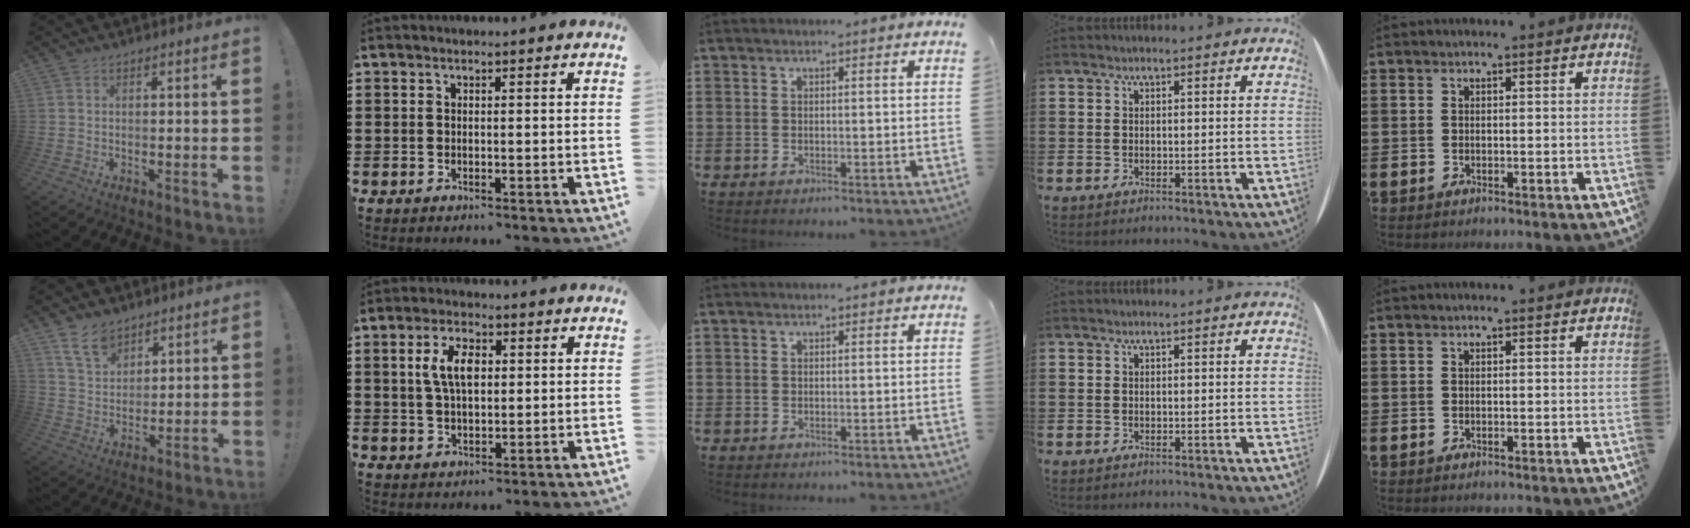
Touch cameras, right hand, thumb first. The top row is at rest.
{"thumb": {"total": 9.1, "force": [6.9, 5.0, 3.3], "torque": [-0.065, -0.037, 0.134]}, "index": {"total": 6.0, "force": [1.3, 3.1, 4.9], "torque": [-0.106, 0.015, 0.020]}}